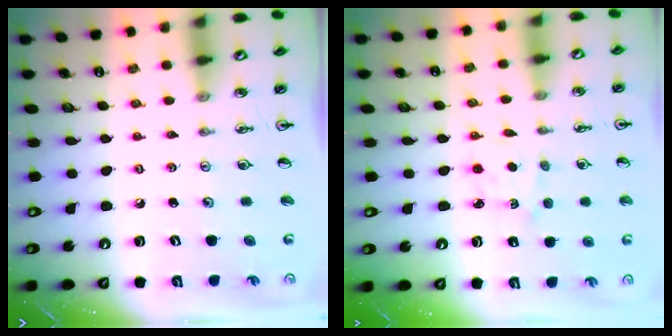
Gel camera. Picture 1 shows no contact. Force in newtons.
{"total": 3.1, "press": 3.1, "slide": 0.2}